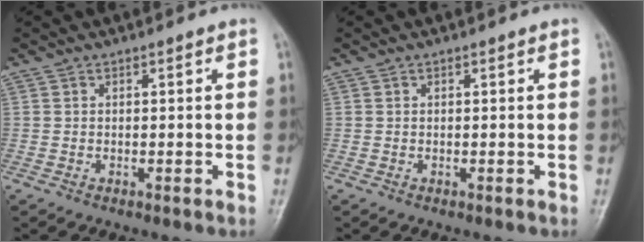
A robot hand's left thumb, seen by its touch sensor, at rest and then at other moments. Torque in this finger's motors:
{"motor_torque": [0.00, 0.00, 0.00, 0.00, 0.00]}